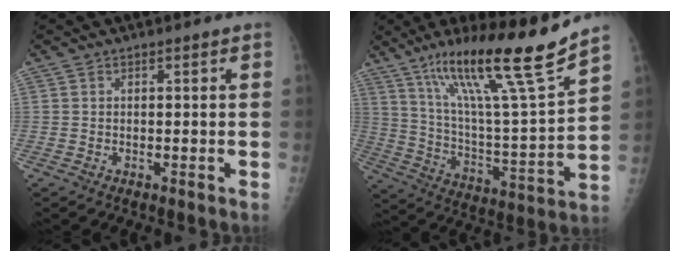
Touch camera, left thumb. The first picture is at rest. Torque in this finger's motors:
{"motor_torque": [0.34, 0.33, 1.28, -1.49, 0.47]}